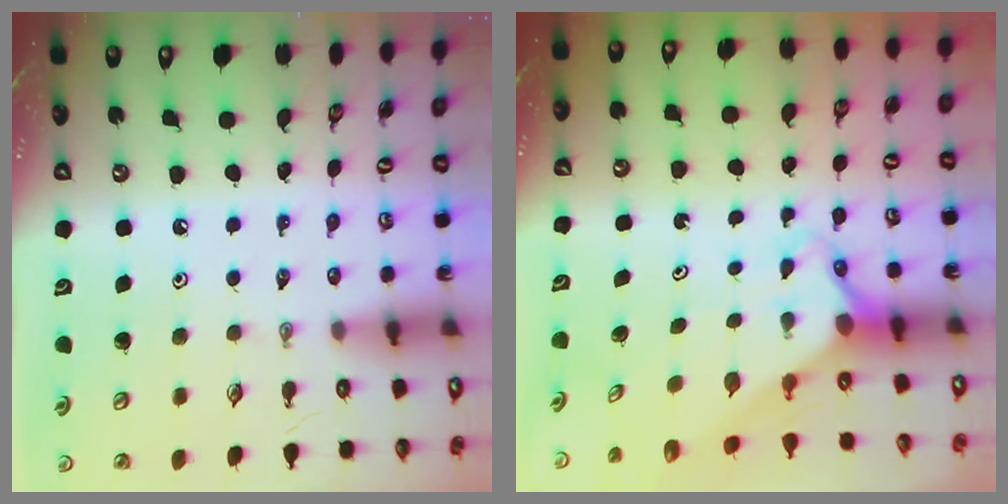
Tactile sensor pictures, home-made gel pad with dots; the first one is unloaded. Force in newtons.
{"total": 2.8, "press": 2.8, "slide": 0.2}